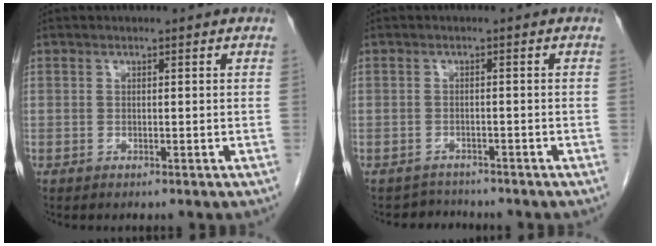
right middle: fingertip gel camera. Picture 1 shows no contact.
{"total": 2.3, "force": [-2.0, 0.5, -0.9], "torque": [0.016, -0.006, -0.033]}